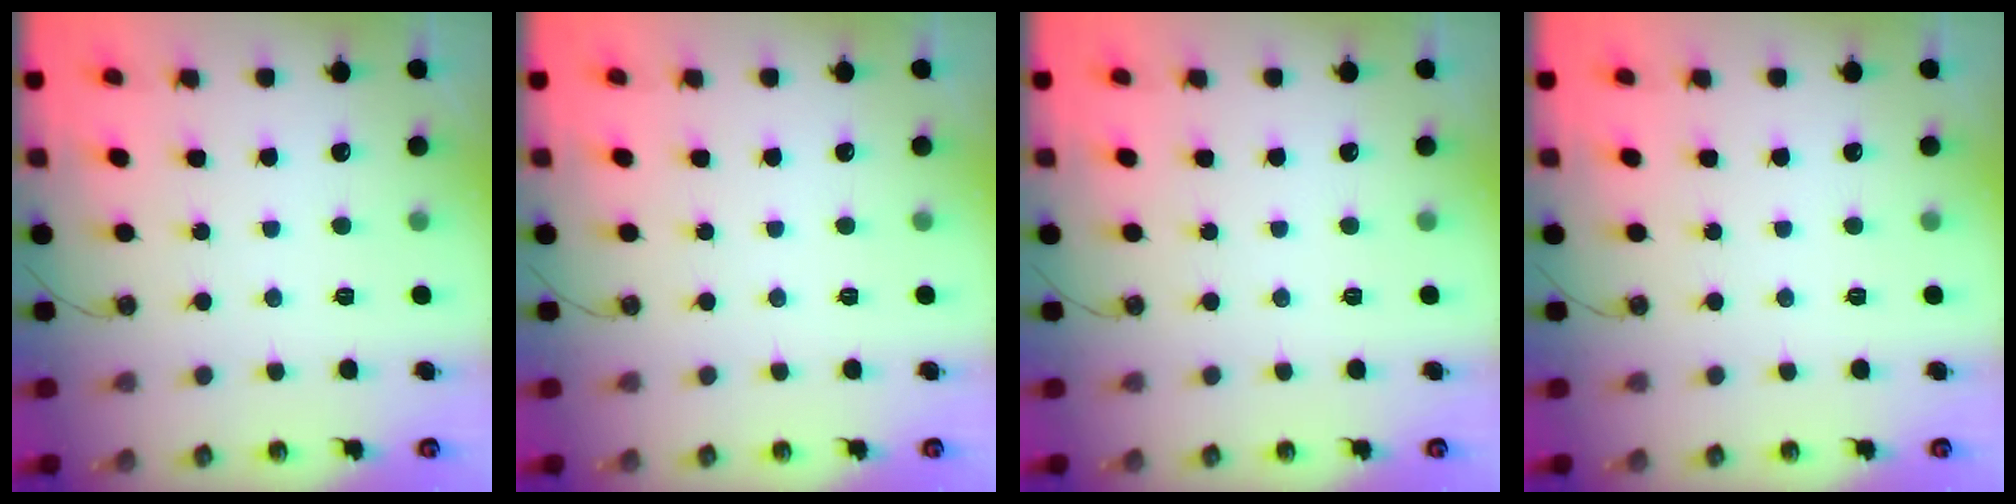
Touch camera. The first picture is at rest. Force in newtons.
{"total": 0.0}
{"total": 0.0}
{"total": 0.0}